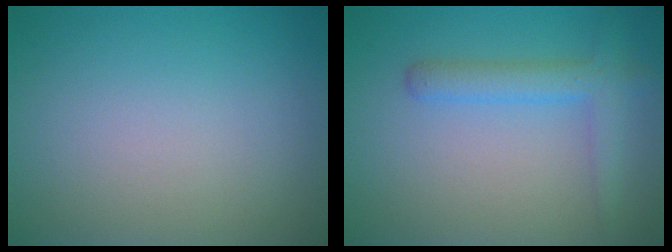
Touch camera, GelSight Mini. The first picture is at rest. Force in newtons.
{"total": 3.0, "press": 3.0, "slide": 0.2}